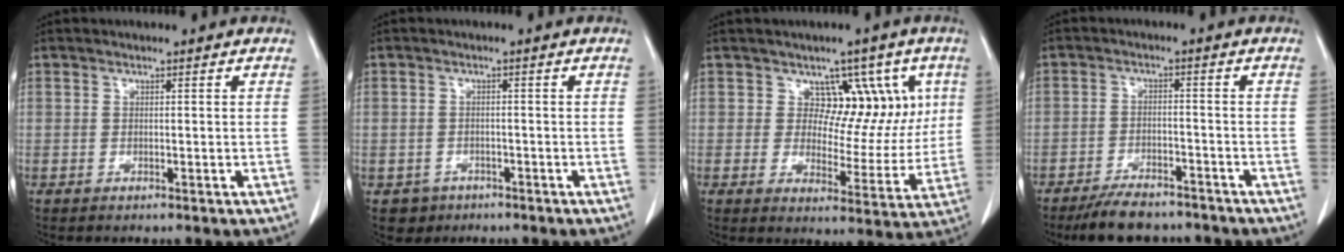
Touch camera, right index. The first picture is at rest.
{"total": 3.1, "force": [-1.6, 2.7, -0.1], "torque": [0.005, 0.012, -0.022]}
{"total": 8.6, "force": [3.7, 6.1, 4.7], "torque": [-0.032, 0.014, 0.054]}
{"total": 8.2, "force": [-7.1, 2.7, 3.1], "torque": [-0.048, -0.008, -0.114]}